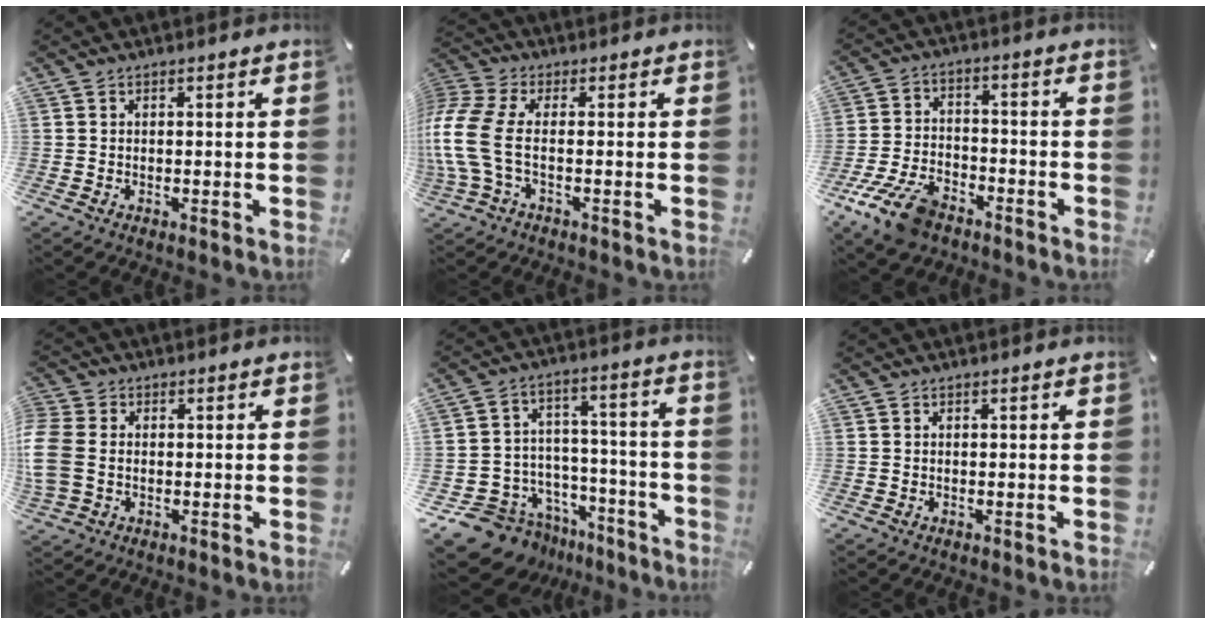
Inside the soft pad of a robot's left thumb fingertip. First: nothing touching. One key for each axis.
{"total": 11.4, "fx": -1.2, "fy": 5.7, "fz": 9.8, "tx": -0.237, "ty": -0.016, "tz": -0.023}
{"total": 11.9, "fx": -7.8, "fy": 6.0, "fz": 6.5, "tx": -0.132, "ty": 0.041, "tz": -0.146}
{"total": 7.4, "fx": -0.6, "fy": 5.8, "fz": 4.6, "tx": -0.119, "ty": 0.006, "tz": -0.010}
{"total": 12.0, "fx": -8.2, "fy": 8.4, "fz": 2.2, "tx": -0.037, "ty": 0.042, "tz": -0.137}
{"total": 0.0}